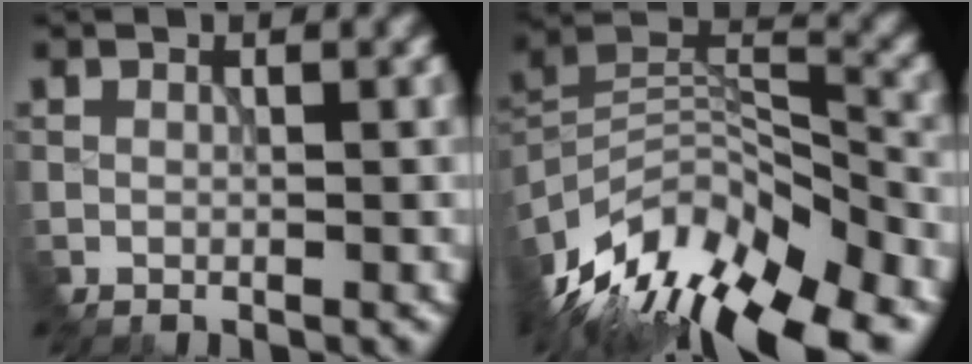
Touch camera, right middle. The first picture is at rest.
{"total": 12.5, "force": [-7.9, 5.7, 7.9], "torque": [-0.199, 0.010, -0.141]}